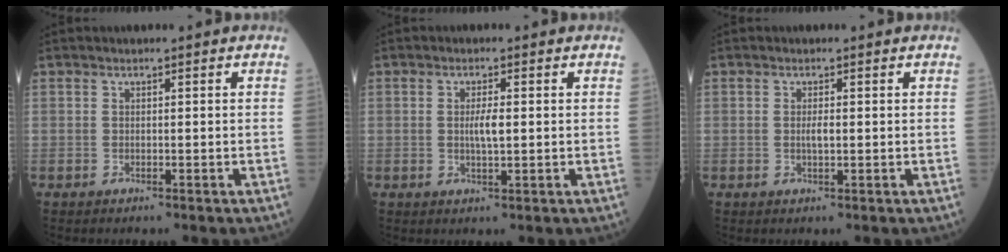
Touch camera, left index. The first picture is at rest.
{"total": 2.5, "force": [0.2, 0.4, 2.5], "torque": [-0.049, -0.002, 0.006]}
{"total": 1.3, "force": [0.2, 0.3, 1.2], "torque": [-0.024, 0.000, 0.003]}